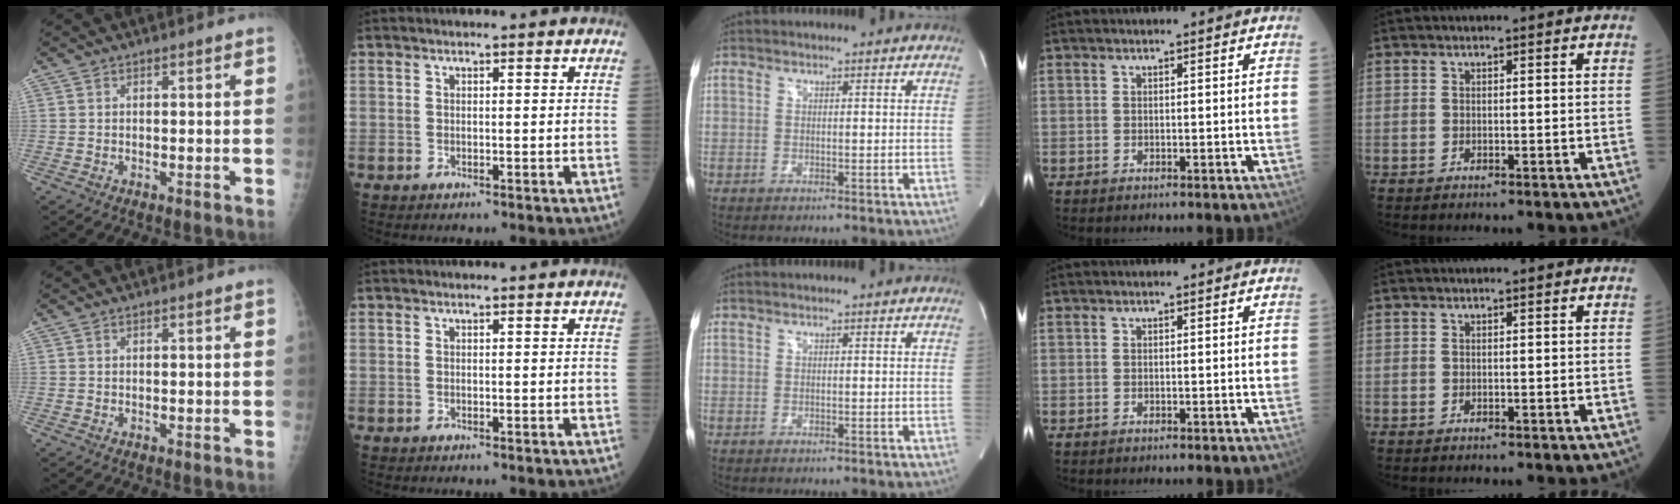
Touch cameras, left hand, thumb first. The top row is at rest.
{}